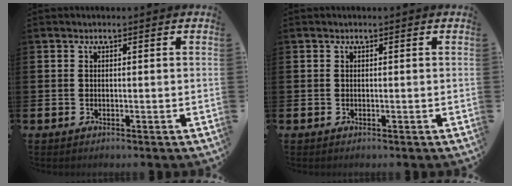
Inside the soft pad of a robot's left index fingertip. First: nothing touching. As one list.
[{"total": 0.0}]